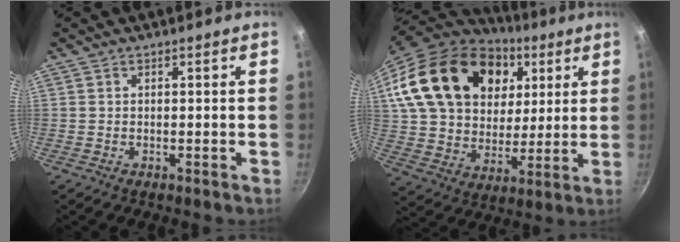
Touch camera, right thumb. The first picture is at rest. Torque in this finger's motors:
{"motor_torque": [2.11, 2.90, 1.45, -0.51, 0.63]}